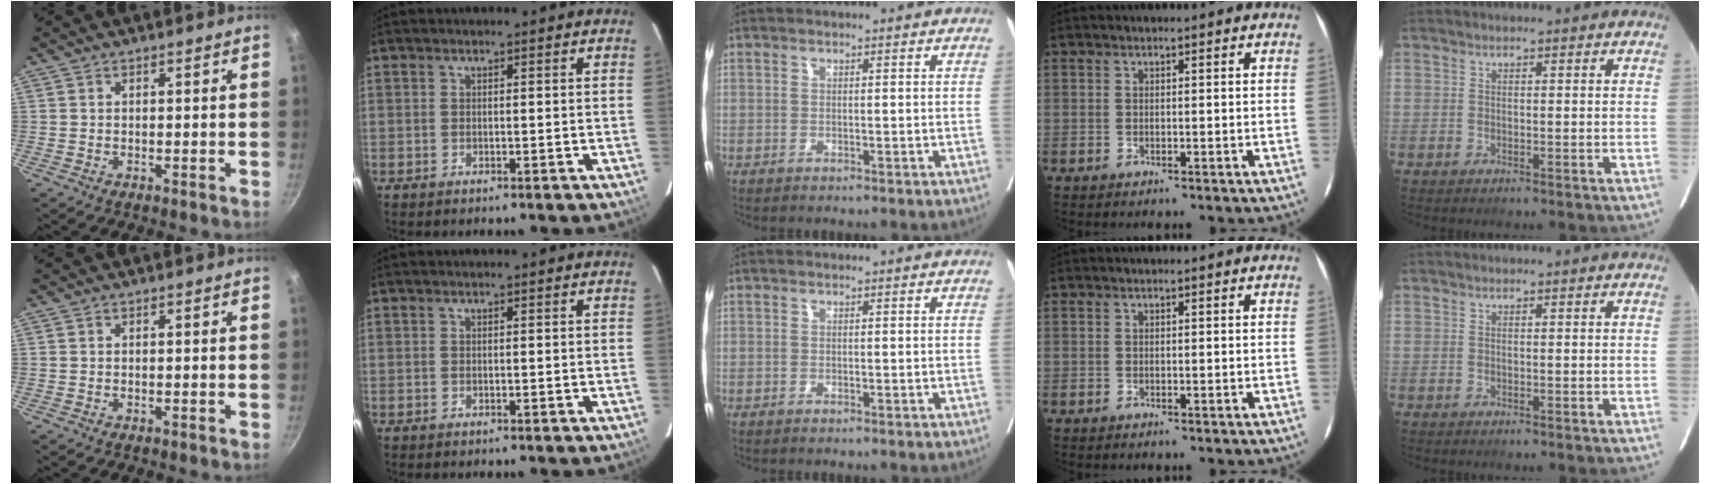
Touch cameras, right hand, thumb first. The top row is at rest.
{}